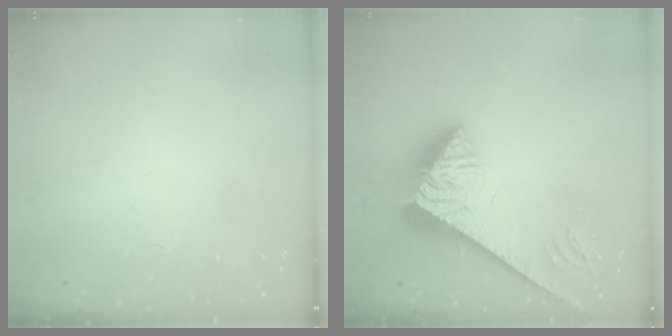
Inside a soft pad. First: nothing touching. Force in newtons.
{"total": 5.5, "press": 5.5, "slide": 0.5}